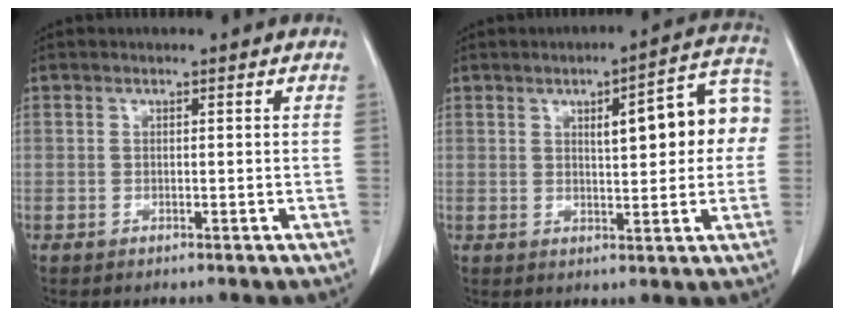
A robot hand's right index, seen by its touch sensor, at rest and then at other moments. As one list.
[{"total": 11.7, "force": [1.9, 2.9, 11.2], "torque": [-0.143, 0.037, 0.024]}]